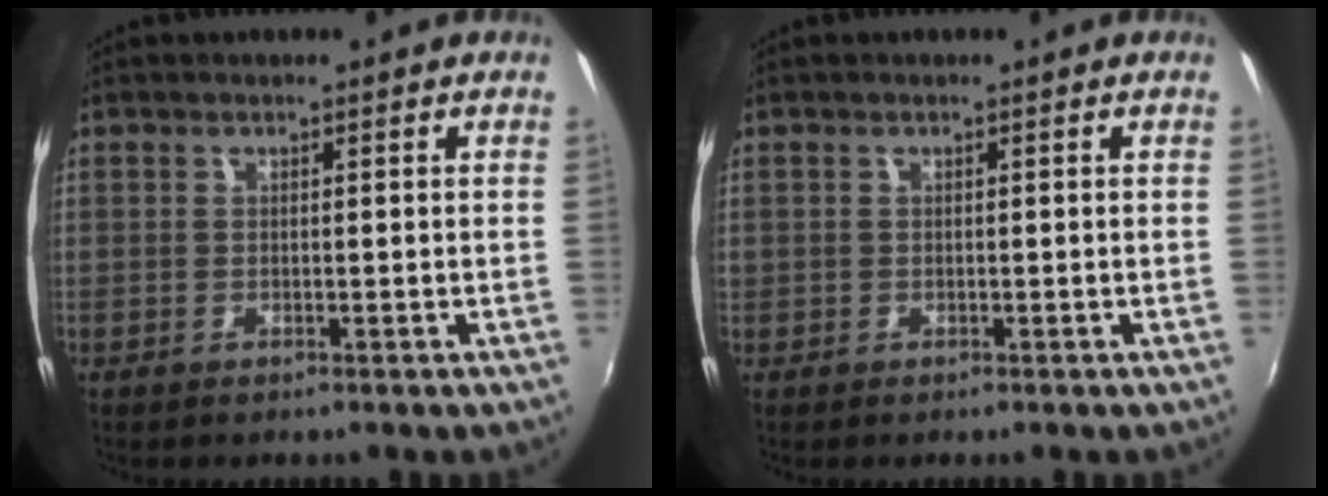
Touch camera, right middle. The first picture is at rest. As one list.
[{"total": 0.7, "force": [-0.1, 0.7, 0.1], "torque": [-0.001, -0.002, -0.005]}]